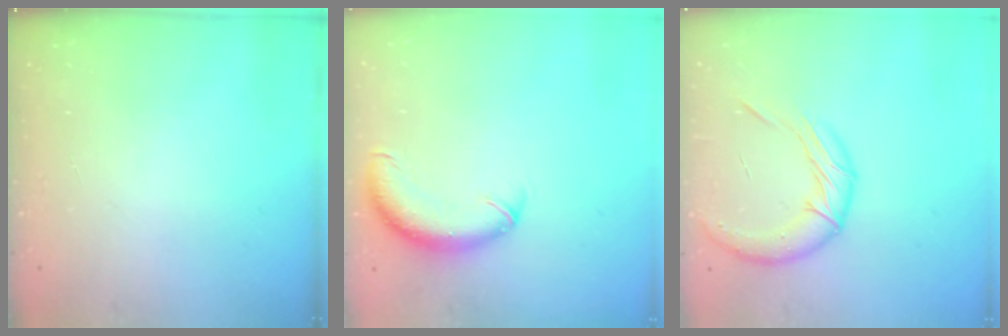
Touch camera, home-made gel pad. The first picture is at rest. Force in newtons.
{"total": 11.5, "press": 11.2, "slide": 2.6}
{"total": 14.7, "press": 14.5, "slide": 2.0}